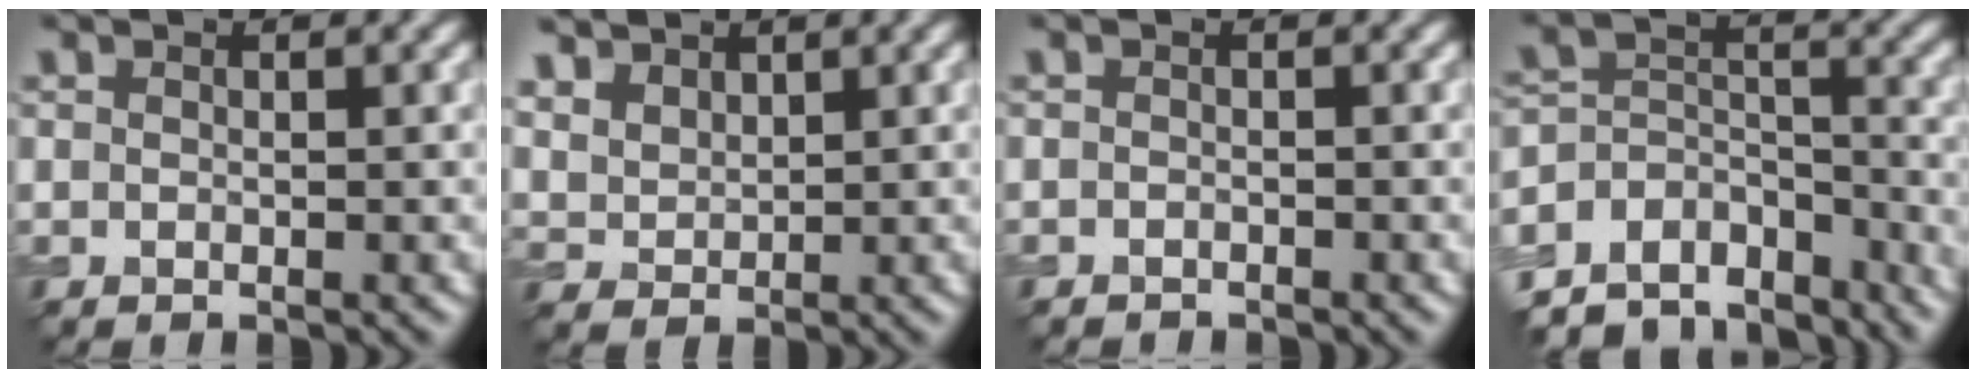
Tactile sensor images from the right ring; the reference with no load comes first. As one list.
[{"total": 5.3, "force": [3.6, 3.3, 1.9], "torque": [-0.082, 0.001, 0.082]}, {"total": 0.7, "force": [-0.7, 0.1, 0.0], "torque": [0.001, -0.004, -0.013]}, {"total": 9.3, "force": [-7.8, 4.5, 2.4], "torque": [-0.033, 0.026, -0.118]}]